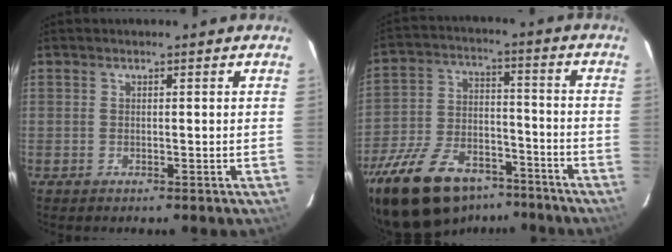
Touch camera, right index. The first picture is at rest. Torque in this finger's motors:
{"motor_torque": [1.14, -1.00, 0.62, 0.12]}